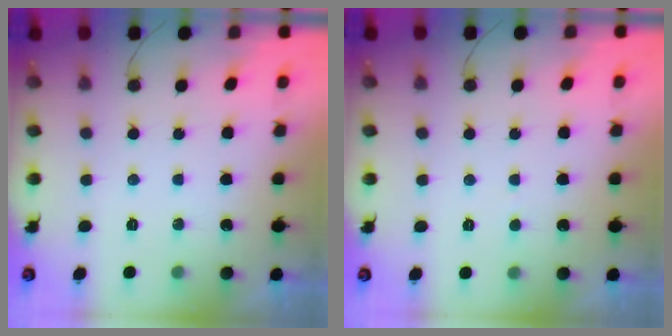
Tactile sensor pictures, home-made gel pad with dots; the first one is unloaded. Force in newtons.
{"total": 0.7, "press": 0.7, "slide": 0.1}